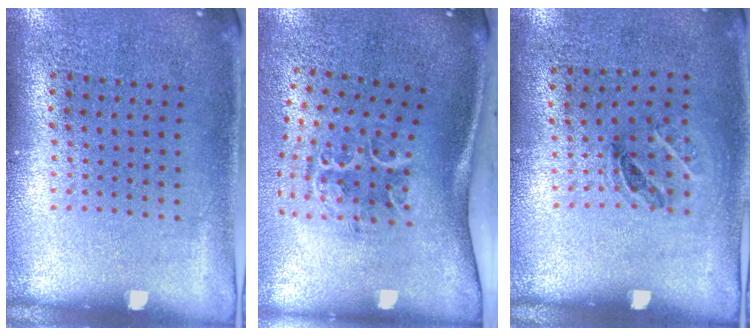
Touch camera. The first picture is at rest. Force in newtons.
{"total": 1.7, "press": 1.3, "slide": 1.1}
{"total": 1.2, "press": 0.7, "slide": 0.9}